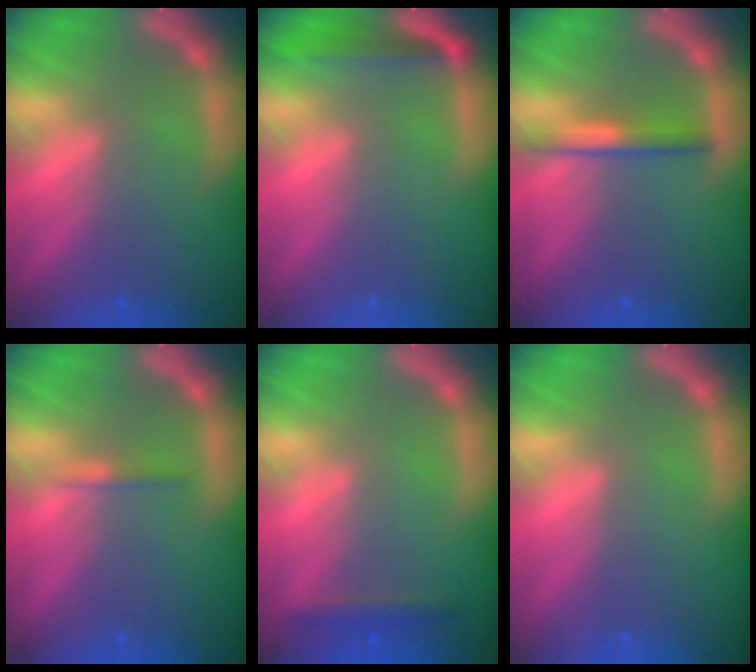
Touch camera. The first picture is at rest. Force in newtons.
{"total": 3.0}
{"total": 2.5}
{"total": 0.9}
{"total": 1.9}
{"total": 0.0}